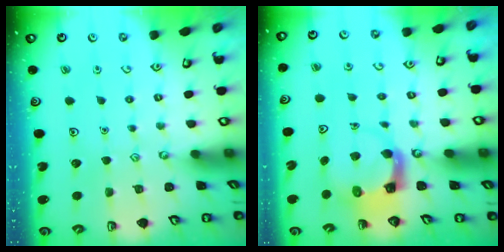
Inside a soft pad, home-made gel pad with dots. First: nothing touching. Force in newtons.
{"total": 3.8, "press": 3.8, "slide": 0.5}